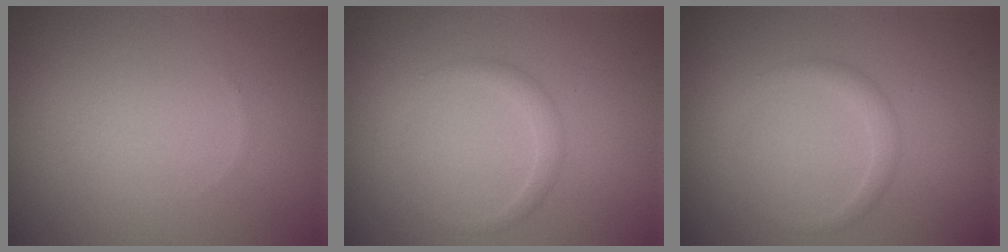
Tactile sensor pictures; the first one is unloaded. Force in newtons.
{"total": 1.5, "press": 1.5, "slide": 0.2}
{"total": 1.5, "press": 1.5, "slide": 0.2}